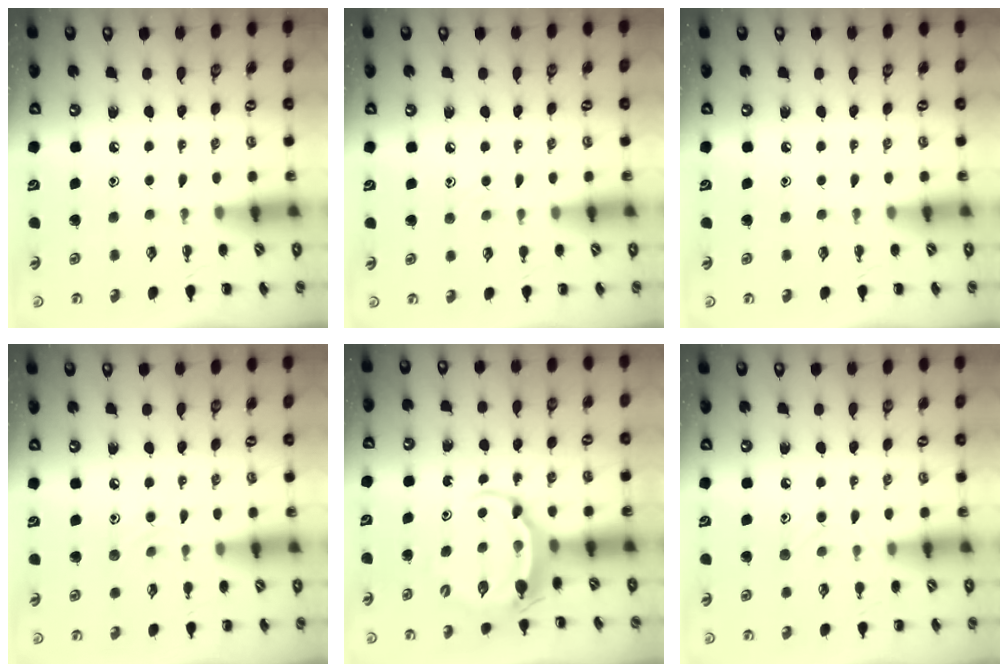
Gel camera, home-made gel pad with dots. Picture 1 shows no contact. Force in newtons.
{"total": 6.1, "press": 5.8, "slide": 2.1}
{"total": 0.0}
{"total": 6.5, "press": 6.3, "slide": 1.8}
{"total": 5.3, "press": 5.2, "slide": 0.9}
{"total": 8.8, "press": 8.5, "slide": 2.3}